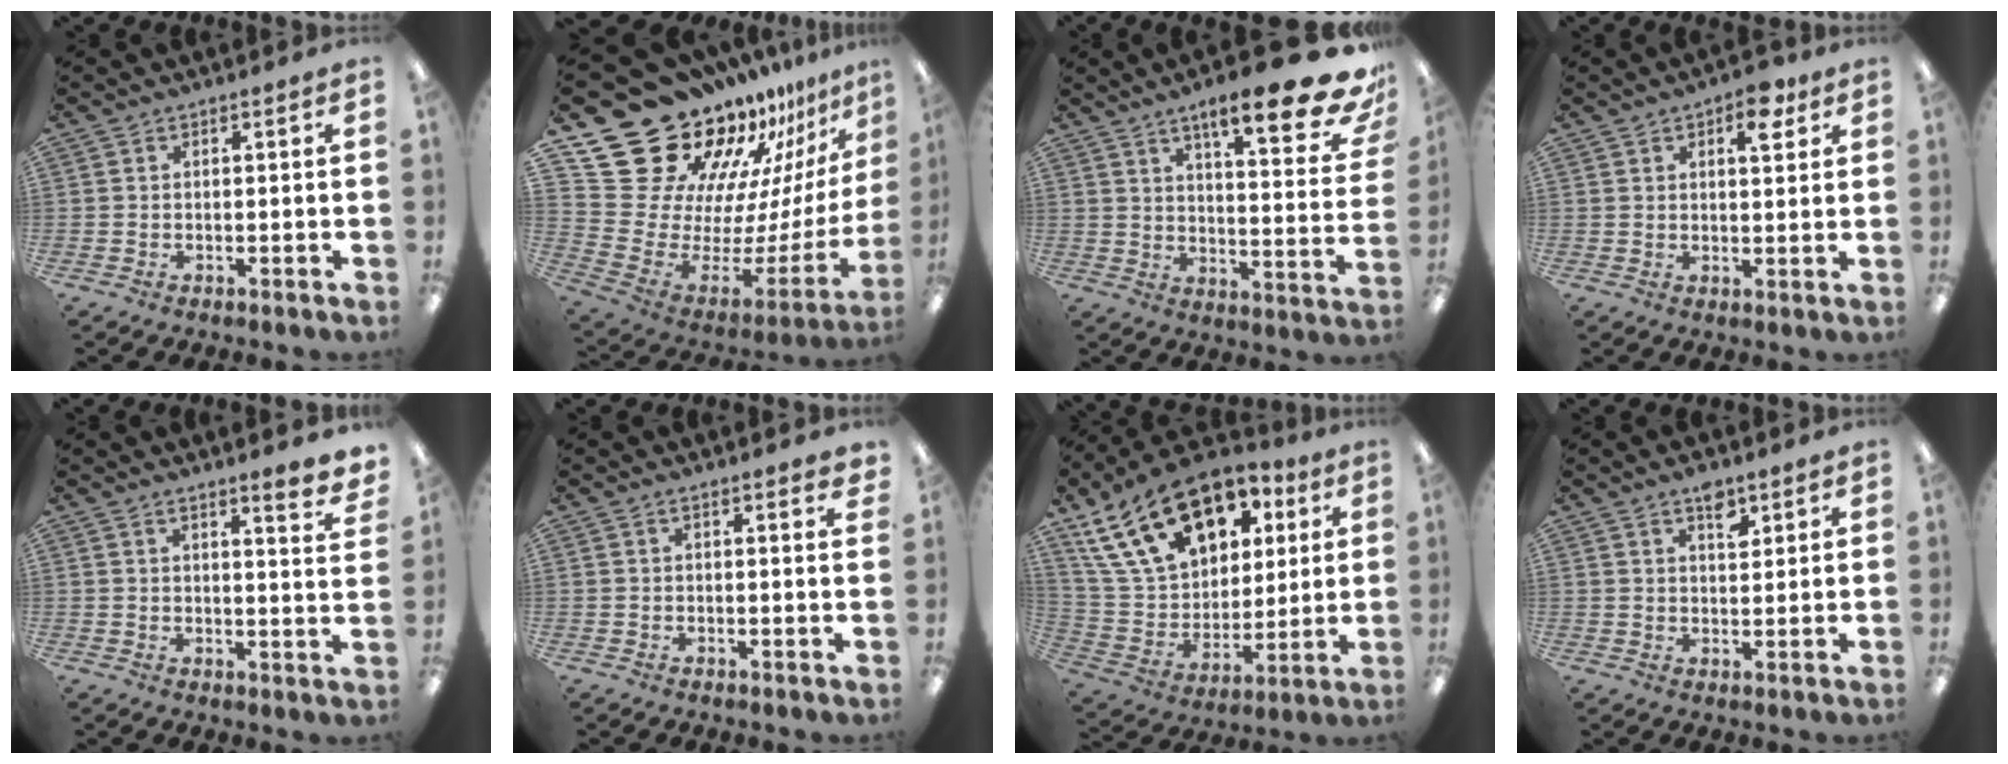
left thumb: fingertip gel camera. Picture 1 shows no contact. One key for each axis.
{"total": 24.1, "fx": 18.1, "fy": 13.4, "fz": 8.8, "tx": -0.113, "ty": -0.173, "tz": 0.370}
{"total": 18.9, "fx": 12.5, "fy": 4.4, "fz": 13.5, "tx": -0.193, "ty": -0.080, "tz": 0.194}
{"total": 7.0, "fx": 3.8, "fy": 3.7, "fz": 4.7, "tx": -0.044, "ty": -0.013, "tz": 0.058}
{"total": 5.9, "fx": 4.8, "fy": 0.6, "fz": 3.4, "tx": -0.038, "ty": -0.036, "tz": 0.075}
{"total": 1.5, "fx": 1.3, "fy": -0.1, "fz": 0.7, "tx": -0.007, "ty": -0.004, "tz": 0.021}
{"total": 24.2, "fx": 13.5, "fy": 14.8, "fz": 13.5, "tx": -0.245, "ty": -0.058, "tz": 0.250}
{"total": 4.9, "fx": 3.3, "fy": 2.5, "fz": 2.7, "tx": -0.020, "ty": -0.020, "tz": 0.051}